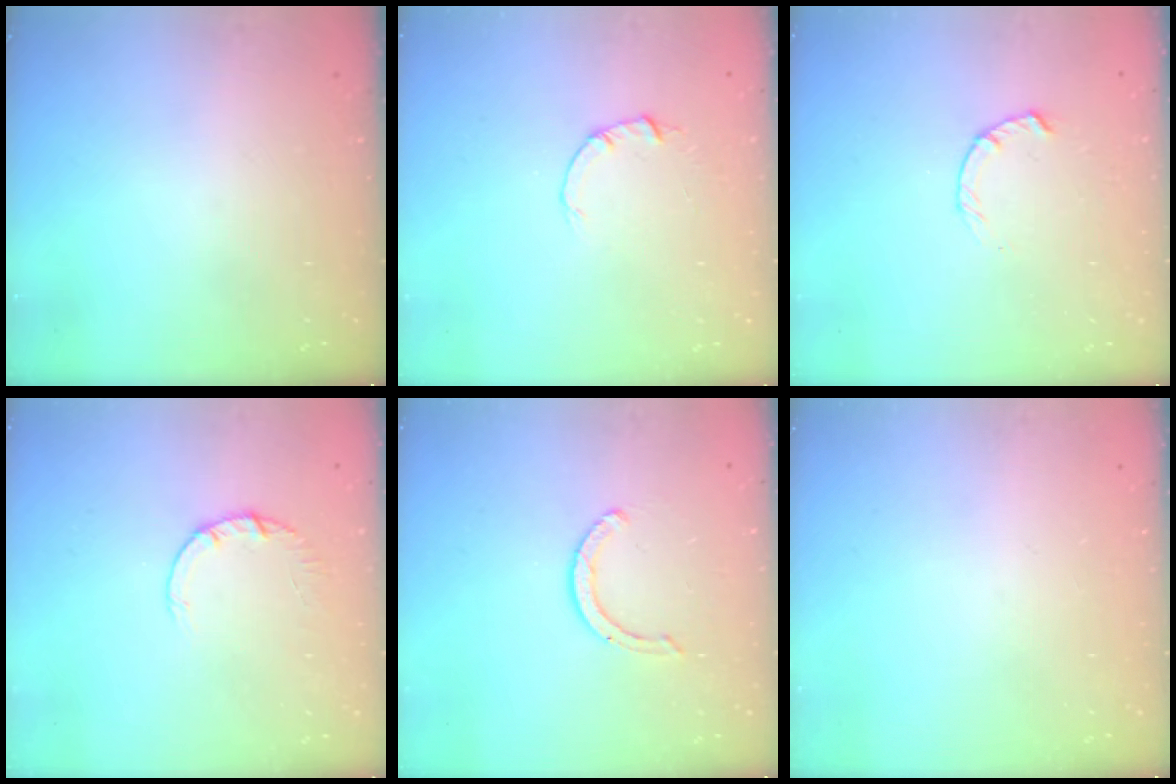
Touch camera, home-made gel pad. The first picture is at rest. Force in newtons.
{"total": 2.0, "press": 2.0, "slide": 0.3}
{"total": 1.8, "press": 1.8, "slide": 0.3}
{"total": 2.7, "press": 2.7, "slide": 0.4}
{"total": 3.8, "press": 3.8, "slide": 0.3}
{"total": 0.0}